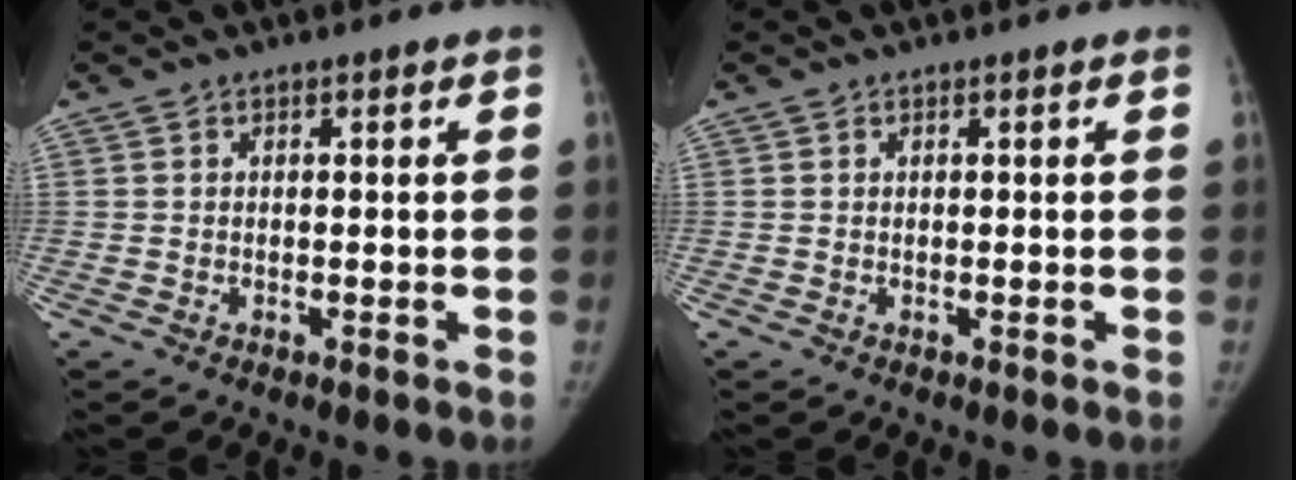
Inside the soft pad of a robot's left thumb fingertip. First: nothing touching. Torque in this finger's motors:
{"motor_torque": [0.07, -0.01, -0.05, -0.32, 0.03]}